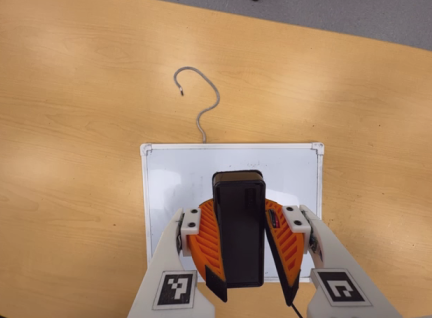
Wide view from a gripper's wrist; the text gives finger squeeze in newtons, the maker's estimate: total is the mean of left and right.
{"total": 12.7, "left": 11.7, "right": 13.8}